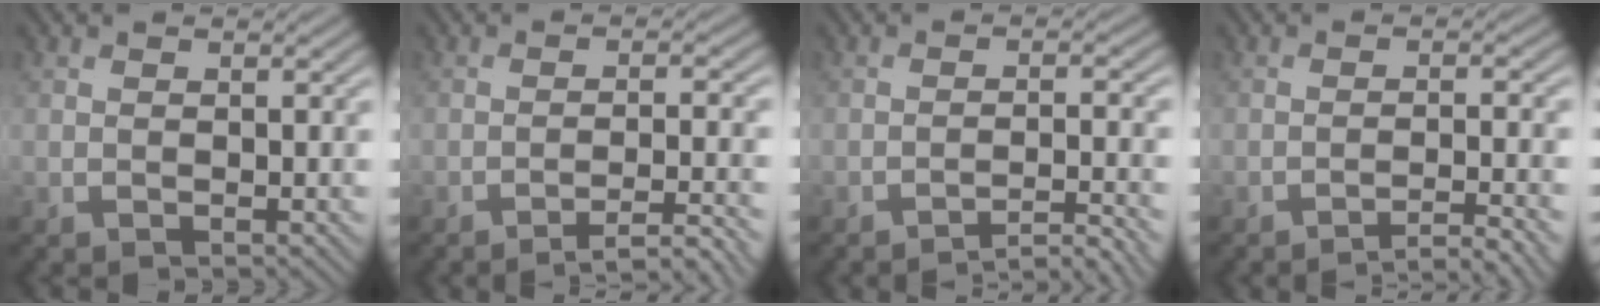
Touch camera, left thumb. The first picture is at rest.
{"total": 4.6, "force": [-3.4, 0.4, 3.1], "torque": [-0.047, 0.015, -0.064]}
{"total": 4.1, "force": [-3.3, 0.3, 2.4], "torque": [-0.034, 0.015, -0.063]}
{"total": 4.4, "force": [-3.3, 0.4, 2.9], "torque": [-0.040, 0.015, -0.062]}